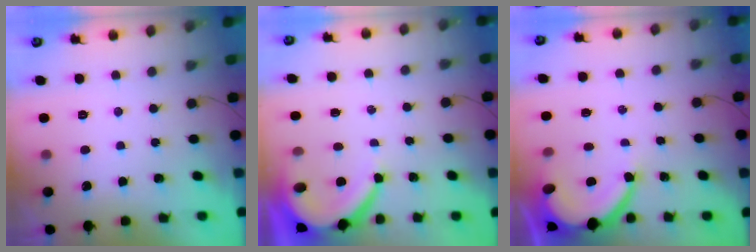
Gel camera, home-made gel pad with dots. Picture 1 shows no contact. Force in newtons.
{"total": 7.0, "press": 7.0, "slide": 0.4}
{"total": 7.3, "press": 7.3, "slide": 0.7}